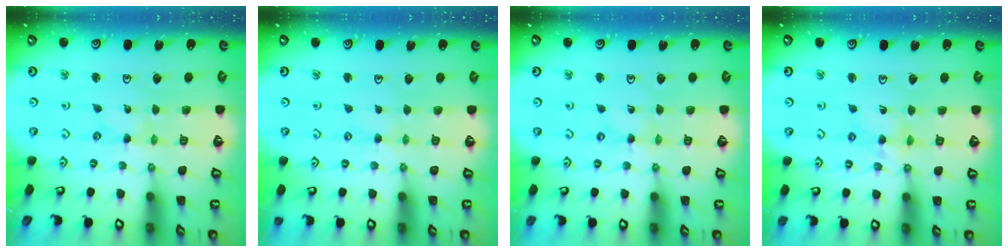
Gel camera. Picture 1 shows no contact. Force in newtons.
{"total": 1.3, "press": 1.2, "slide": 0.3}
{"total": 0.0}
{"total": 4.8, "press": 4.8, "slide": 0.4}